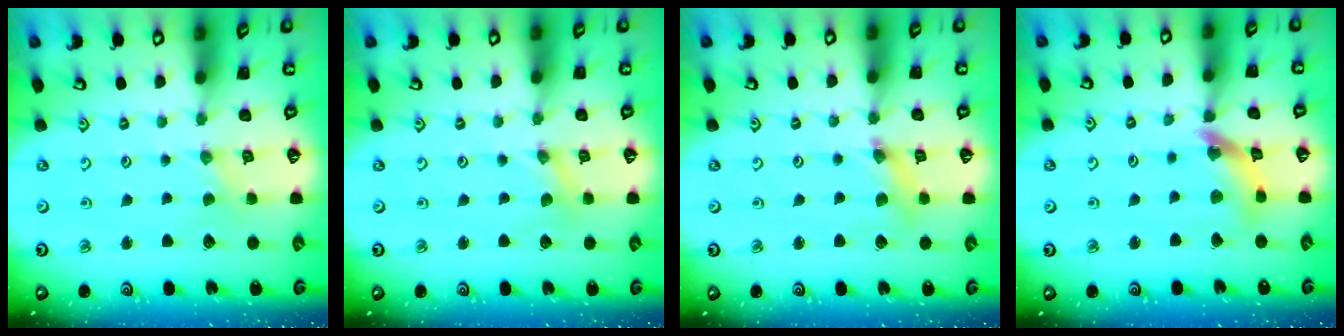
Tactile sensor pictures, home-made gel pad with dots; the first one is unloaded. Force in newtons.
{"total": 0.0}
{"total": 4.5, "press": 4.5, "slide": 0.6}
{"total": 11.0, "press": 10.9, "slide": 1.3}